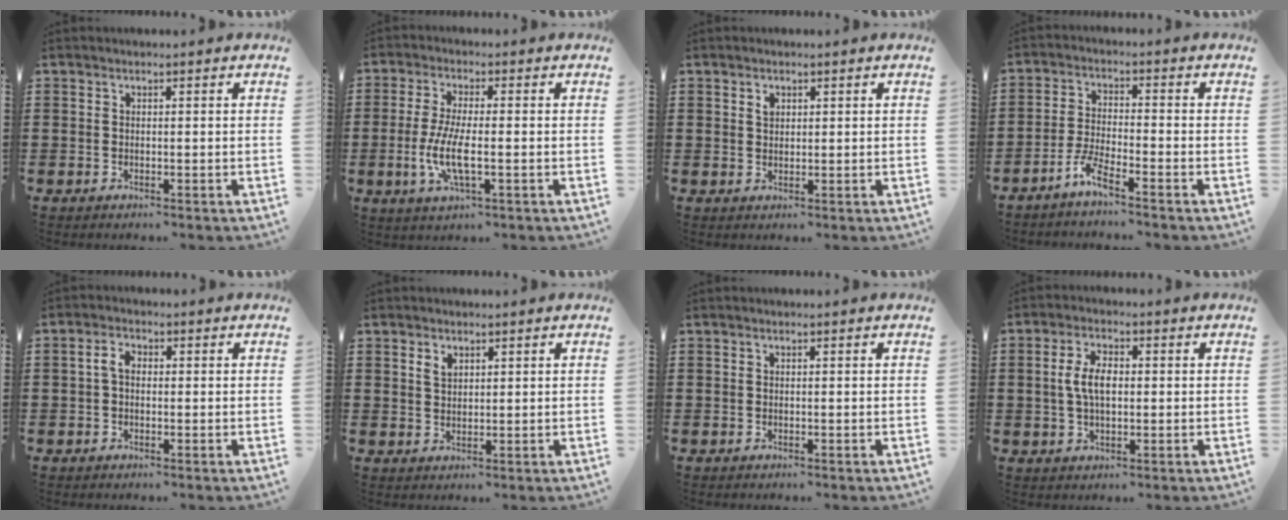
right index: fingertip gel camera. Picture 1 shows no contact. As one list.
[{"total": 6.7, "force": [-1.6, 1.6, 6.3], "torque": [-0.143, -0.014, -0.037]}, {"total": 1.3, "force": [0.7, 0.9, 0.7], "torque": [-0.015, 0.004, 0.014]}, {"total": 4.1, "force": [-3.3, 0.0, 2.4], "torque": [-0.066, -0.009, -0.066]}, {"total": 2.7, "force": [0.0, 1.6, 2.1], "torque": [-0.050, 0.004, -0.003]}, {"total": 1.8, "force": [1.2, 1.1, 0.8], "torque": [-0.019, 0.004, 0.022]}, {"total": 0.0}, {"total": 5.2, "force": [0.3, 2.5, 4.5], "torque": [-0.104, 0.004, -0.001]}]